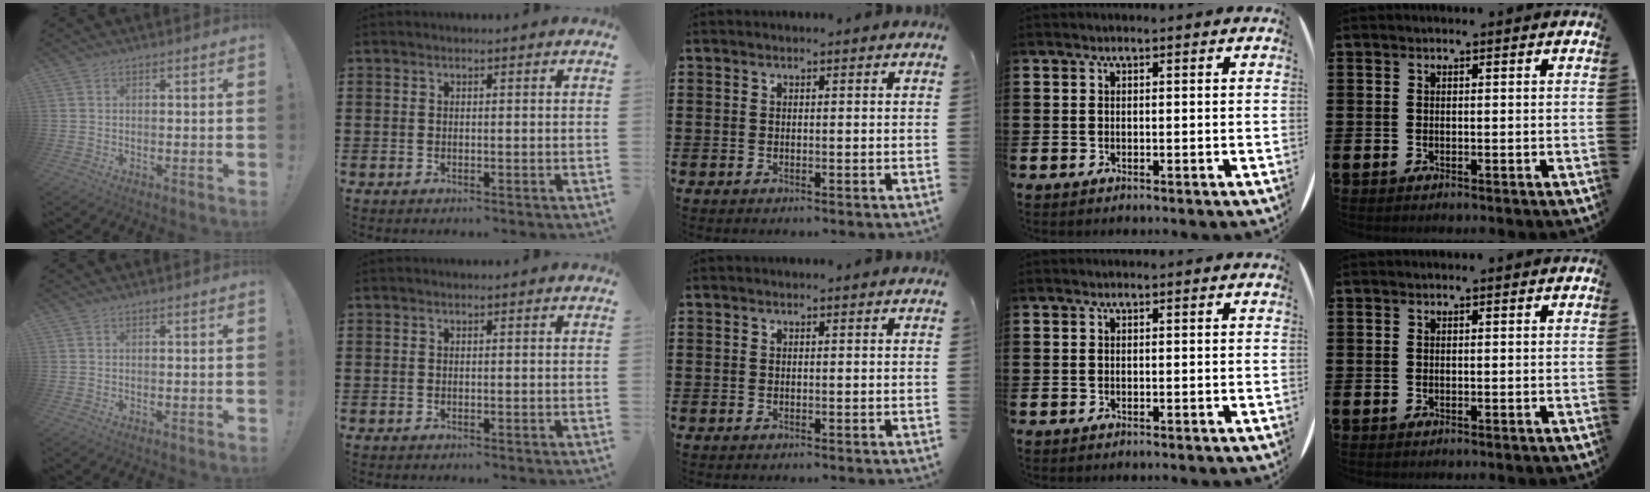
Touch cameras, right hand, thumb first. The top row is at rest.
{}